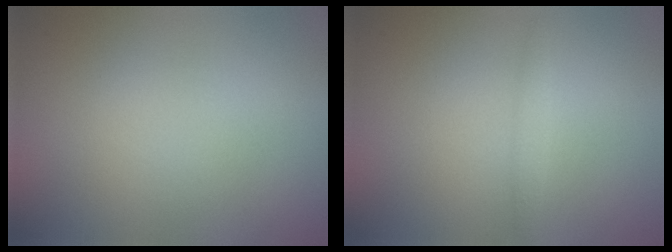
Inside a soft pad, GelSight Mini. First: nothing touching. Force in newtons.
{"total": 0.9, "press": 0.9, "slide": 0.1}